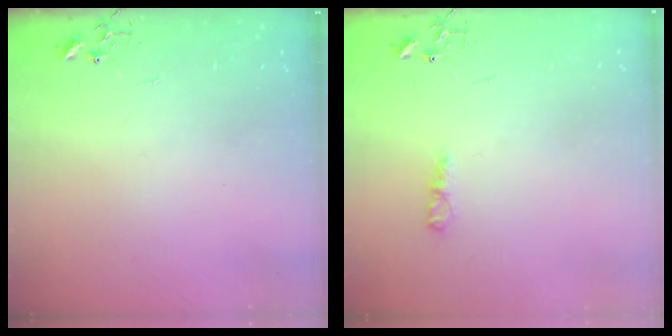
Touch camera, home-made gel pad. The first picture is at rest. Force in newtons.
{"total": 6.8, "press": 6.8, "slide": 0.5}